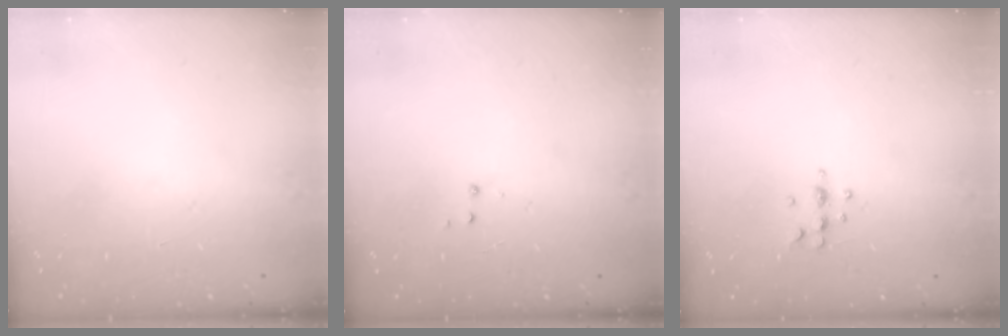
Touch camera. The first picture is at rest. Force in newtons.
{"total": 2.9, "press": 2.8, "slide": 0.4}
{"total": 4.7, "press": 4.6, "slide": 1.1}